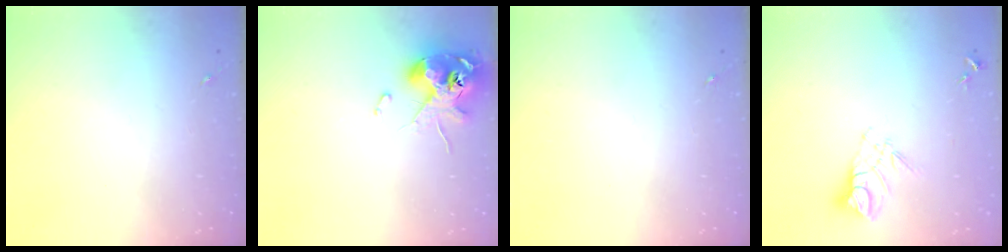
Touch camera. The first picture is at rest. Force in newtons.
{"total": 11.6, "press": 11.4, "slide": 2.1}
{"total": 0.0}
{"total": 8.8, "press": 8.7, "slide": 0.7}